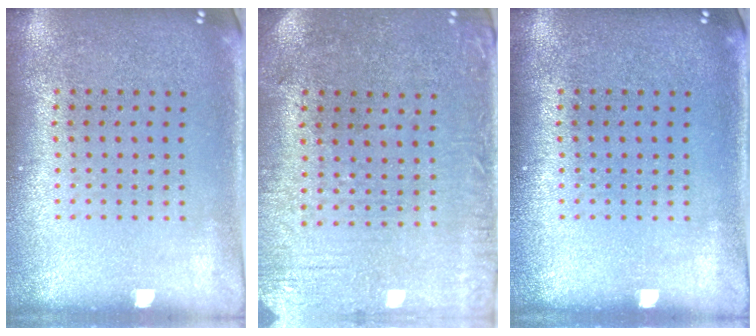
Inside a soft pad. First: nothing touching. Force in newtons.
{"total": 0.6, "press": 0.3, "slide": 0.5}
{"total": 0.0}